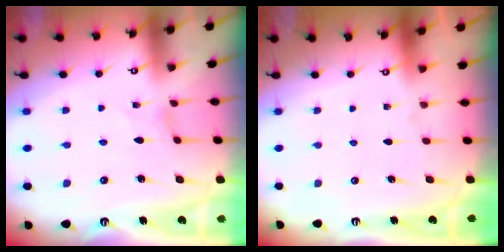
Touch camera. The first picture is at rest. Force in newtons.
{"total": 0.0}